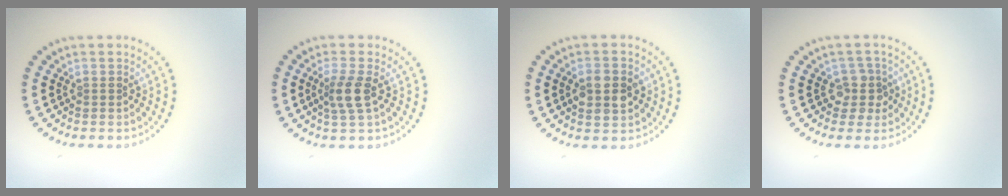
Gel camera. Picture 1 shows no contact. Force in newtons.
{"total": 2.5, "press": 2.1, "slide": 1.4}
{"total": 3.8, "press": 3.8, "slide": 0.1}
{"total": 2.4, "press": 2.0, "slide": 1.4}